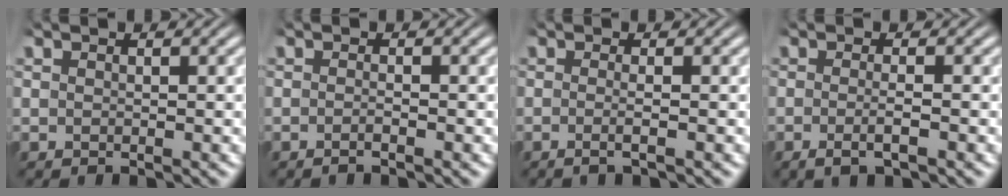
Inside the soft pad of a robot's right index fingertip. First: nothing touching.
{"total": 1.1, "force": [-1.0, 0.0, 0.5], "torque": [-0.014, 0.000, -0.021]}
{"total": 1.6, "force": [-1.0, -0.3, 1.1], "torque": [-0.031, -0.006, -0.018]}
{"total": 2.1, "force": [-1.4, 0.1, 1.5], "torque": [-0.039, -0.009, -0.020]}